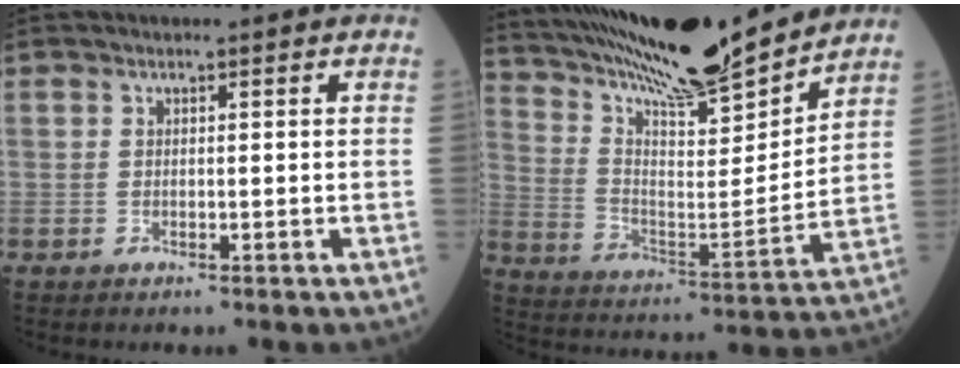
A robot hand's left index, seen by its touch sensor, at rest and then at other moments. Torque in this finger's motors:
{"motor_torque": [0.61, -0.68, 1.05, 0.21]}